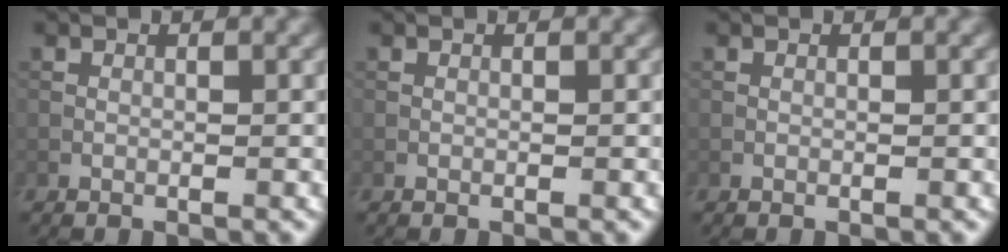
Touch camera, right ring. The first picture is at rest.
{"total": 0.0}
{"total": 0.0}